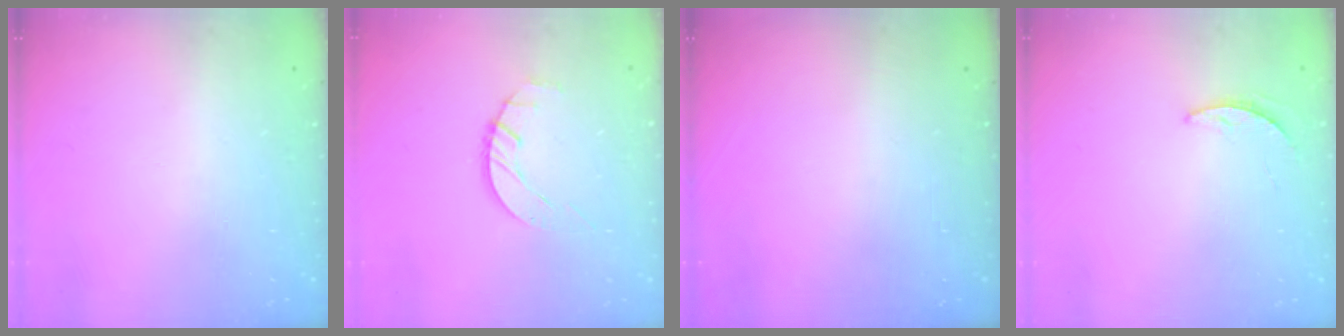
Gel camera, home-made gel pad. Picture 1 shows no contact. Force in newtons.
{"total": 3.3, "press": 3.2, "slide": 0.4}
{"total": 0.0}
{"total": 4.5, "press": 4.4, "slide": 0.4}